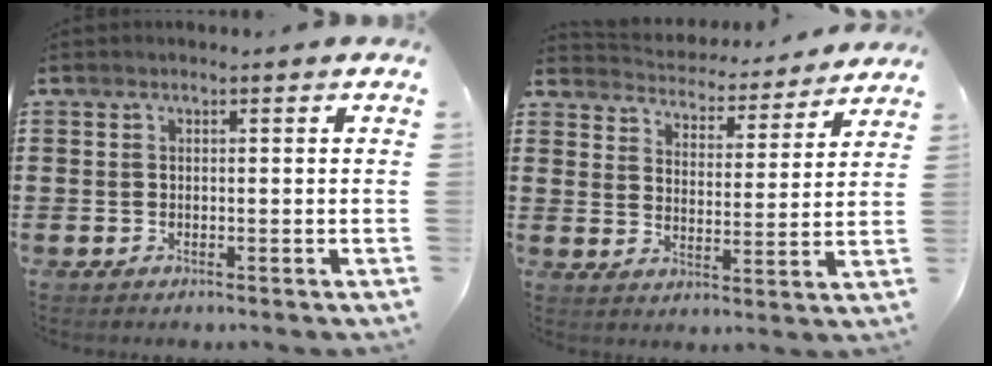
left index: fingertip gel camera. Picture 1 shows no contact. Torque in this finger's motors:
{"motor_torque": [-1.07, -1.07, -0.44, 0.00]}